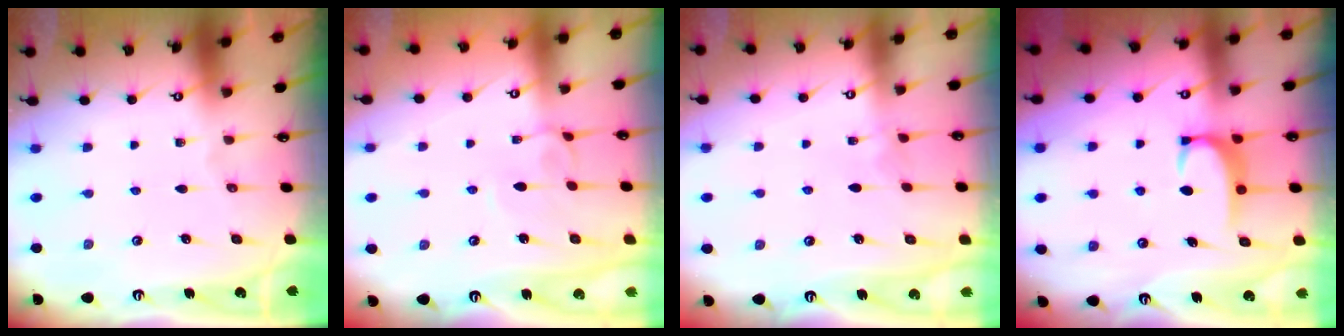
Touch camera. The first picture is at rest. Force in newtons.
{"total": 3.1, "press": 3.1, "slide": 0.3}
{"total": 3.2, "press": 3.2, "slide": 0.3}
{"total": 2.8, "press": 2.8, "slide": 0.4}